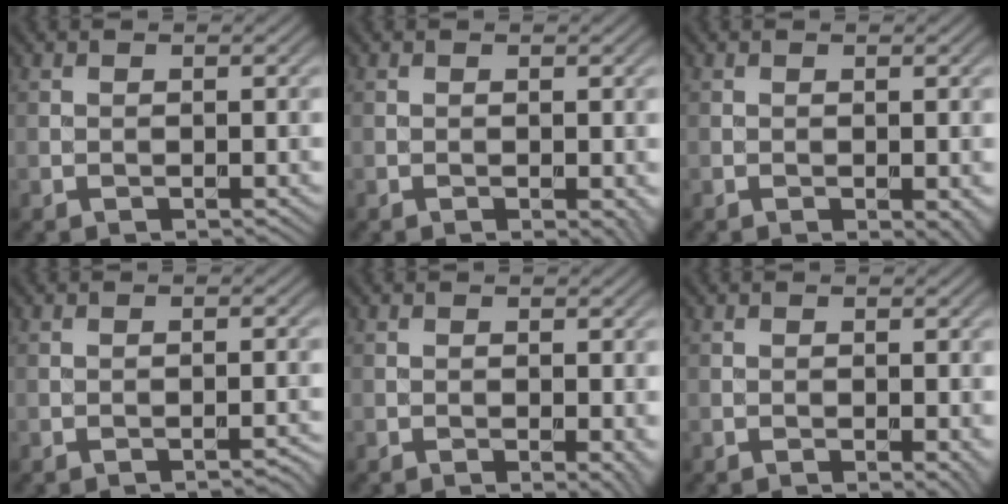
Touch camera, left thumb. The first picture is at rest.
{"total": 0.7, "force": [-0.2, 0.4, 0.6], "torque": [-0.006, -0.003, -0.002]}
{"total": 1.3, "force": [-0.5, 0.5, 1.1], "torque": [-0.012, -0.003, -0.005]}
{"total": 0.8, "force": [-0.8, 0.0, 0.3], "torque": [0.000, 0.007, -0.014]}
{"total": 1.1, "force": [-0.1, 0.3, 1.1], "torque": [-0.011, -0.004, -0.001]}
{"total": 0.7, "force": [0.0, 0.3, 0.6], "torque": [-0.004, -0.004, -0.001]}